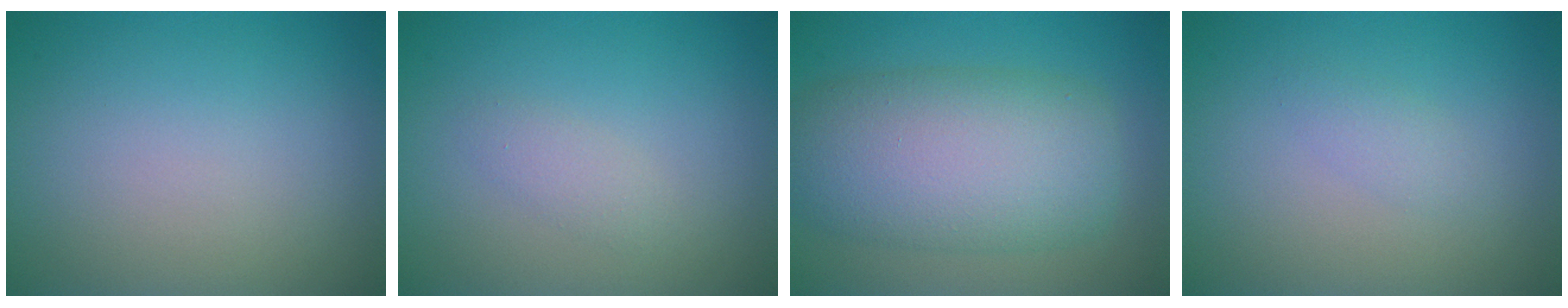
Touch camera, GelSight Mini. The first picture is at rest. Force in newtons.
{"total": 1.2, "press": 1.2, "slide": 0.1}
{"total": 9.3, "press": 9.3, "slide": 0.2}
{"total": 1.1, "press": 1.1, "slide": 0.0}